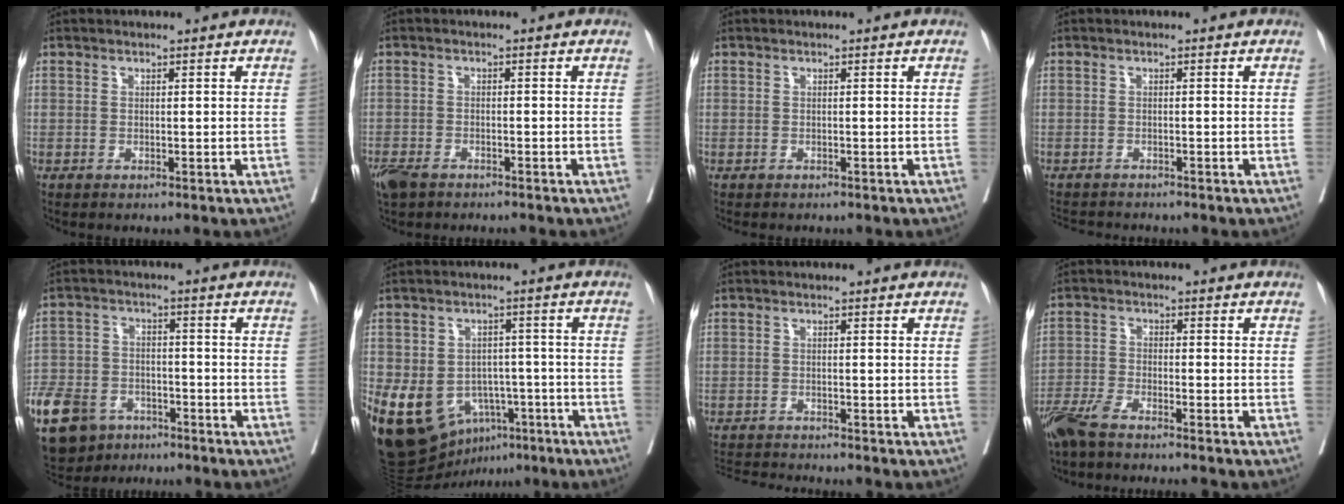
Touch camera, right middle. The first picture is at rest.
{"total": 6.1, "force": [-4.8, 1.9, 3.2], "torque": [-0.060, -0.013, -0.082]}
{"total": 1.8, "force": [-1.6, 0.8, 0.4], "torque": [-0.011, -0.003, -0.022]}
{"total": 4.5, "force": [-4.3, 0.7, 1.0], "torque": [-0.013, -0.010, -0.068]}
{"total": 16.3, "force": [-10.3, 10.1, 7.5], "torque": [-0.193, -0.011, -0.170]}
{"total": 13.8, "force": [-5.9, 10.4, 6.9], "torque": [-0.129, 0.018, -0.080]}
{"total": 5.0, "force": [-4.9, -0.6, 0.7], "torque": [-0.011, -0.016, -0.083]}
{"total": 8.1, "force": [-6.9, 0.8, 4.2], "torque": [-0.076, -0.018, -0.122]}